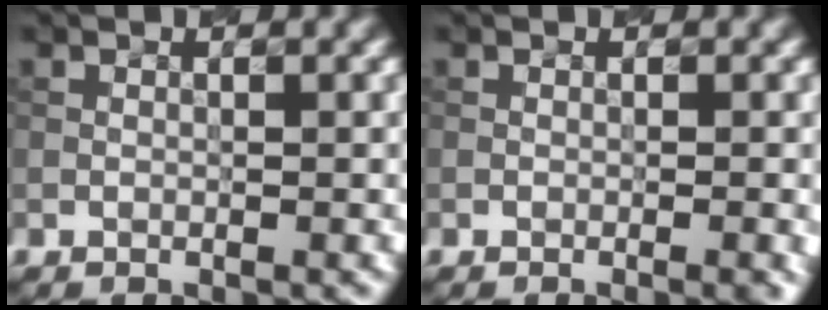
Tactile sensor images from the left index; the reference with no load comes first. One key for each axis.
{"total": 1.9, "fx": -0.5, "fy": 0.7, "fz": 1.7, "tx": -0.005, "ty": 0.016, "tz": -0.006}